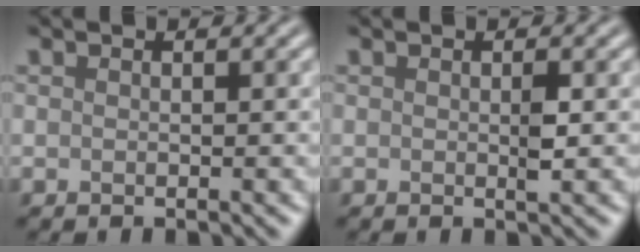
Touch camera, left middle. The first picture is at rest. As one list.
[{"total": 1.0, "force": [0.0, 0.2, 1.0], "torque": [-0.017, -0.002, 0.000]}]